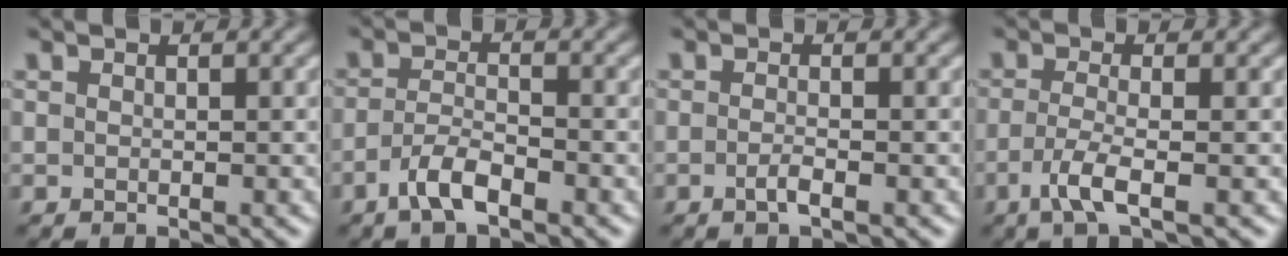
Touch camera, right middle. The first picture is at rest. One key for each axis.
{"total": 3.0, "fx": -1.9, "fy": 0.9, "fz": 2.2, "tx": -0.049, "ty": 0.004, "tz": -0.043}
{"total": 1.2, "fx": -0.5, "fy": 0.3, "fz": 1.0, "tx": -0.019, "ty": 0.000, "tz": -0.013}
{"total": 2.9, "fx": -1.3, "fy": 0.6, "fz": 2.5, "tx": -0.056, "ty": -0.005, "tz": -0.034}